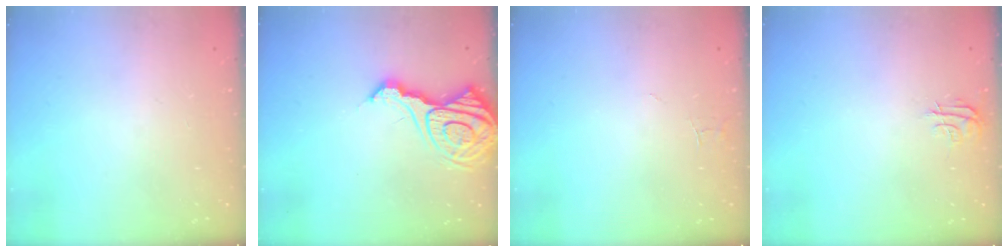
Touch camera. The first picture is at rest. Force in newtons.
{"total": 16.3, "press": 16.2, "slide": 1.7}
{"total": 3.0, "press": 3.0, "slide": 0.2}
{"total": 4.8, "press": 4.8, "slide": 0.3}